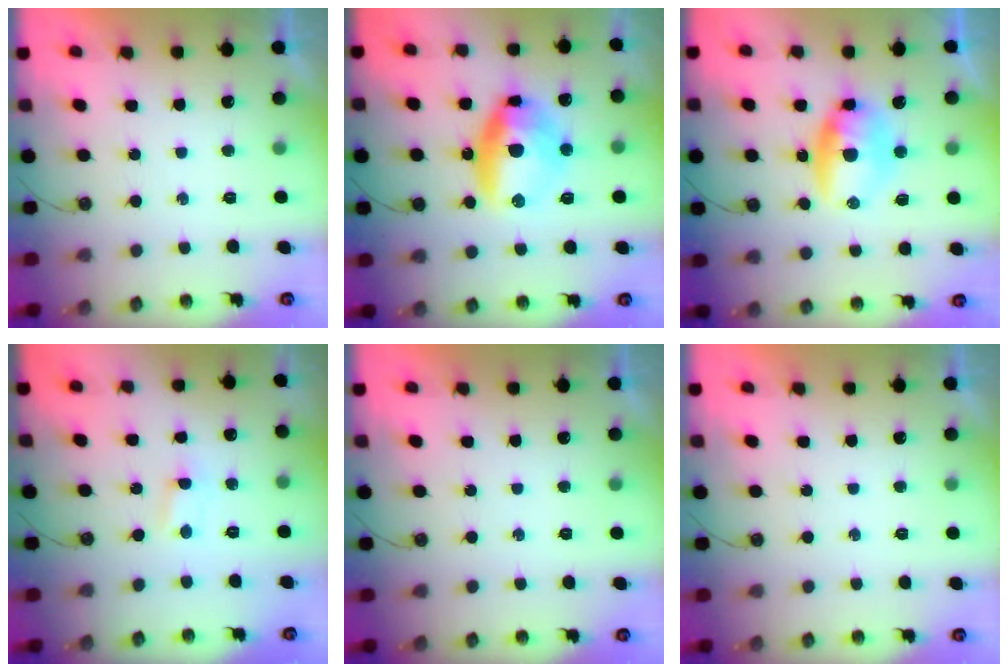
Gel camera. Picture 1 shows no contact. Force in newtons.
{"total": 12.8, "press": 12.7, "slide": 1.2}
{"total": 18.1, "press": 11.8, "slide": 13.7}
{"total": 0.0}
{"total": 0.0}
{"total": 0.0}